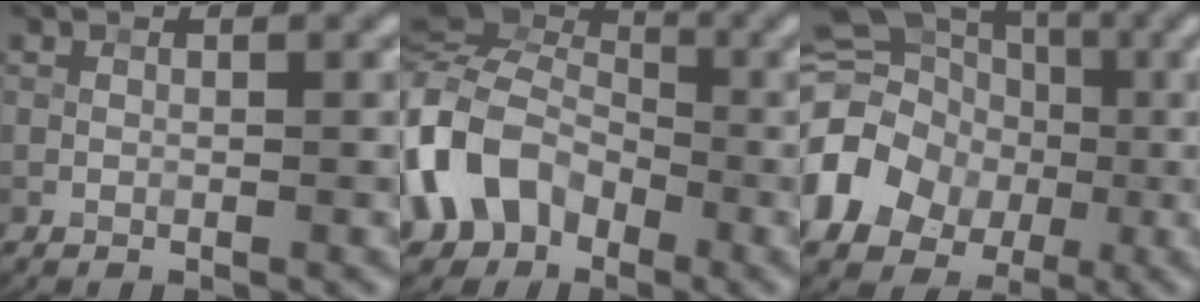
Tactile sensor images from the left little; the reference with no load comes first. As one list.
[{"total": 10.3, "force": [-3.3, 8.0, 5.7], "torque": [-0.139, -0.006, -0.079]}, {"total": 11.4, "force": [-2.7, 9.7, 5.4], "torque": [-0.107, -0.010, -0.066]}]